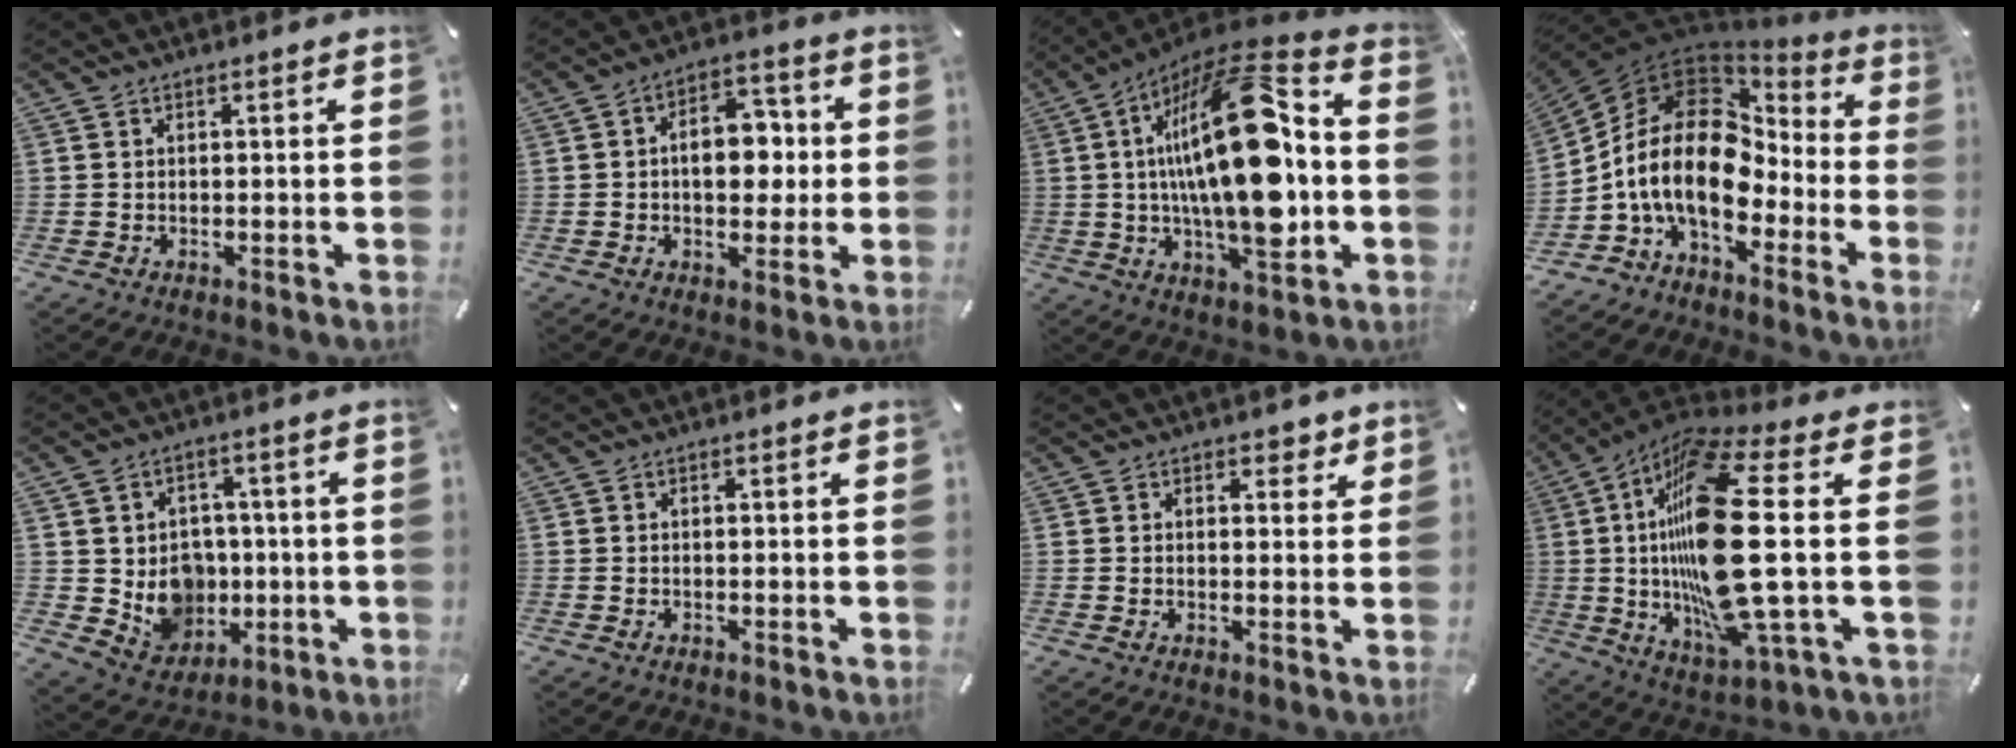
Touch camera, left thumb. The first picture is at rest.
{"total": 11.1, "force": [0.4, 7.4, 8.3], "torque": [-0.098, 0.002, 0.004]}
{"total": 29.5, "force": [-0.1, 12.2, 26.8], "torque": [-0.472, -0.008, -0.008]}
{"total": 18.6, "force": [-2.3, 12.0, 14.1], "torque": [-0.301, 0.004, -0.040]}
{"total": 9.7, "force": [0.6, 9.4, 2.4], "torque": [-0.052, -0.014, 0.028]}
{"total": 0.0}
{"total": 2.4, "force": [1.4, 1.7, 1.0], "torque": [0.001, -0.003, 0.018]}
{"total": 27.1, "force": [2.0, 7.4, 26.0], "torque": [-0.533, -0.037, 0.017]}